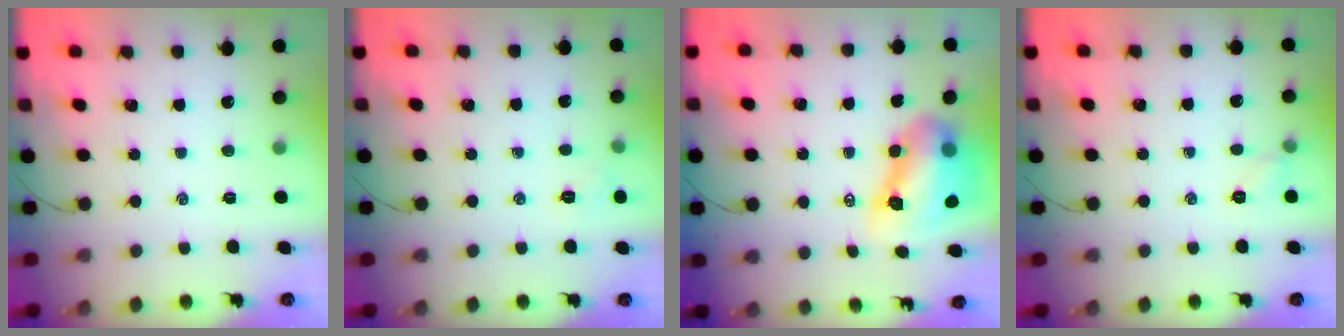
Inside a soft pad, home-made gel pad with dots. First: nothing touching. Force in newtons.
{"total": 4.3, "press": 4.2, "slide": 1.0}
{"total": 11.9, "press": 11.4, "slide": 3.4}
{"total": 5.7, "press": 5.5, "slide": 1.4}